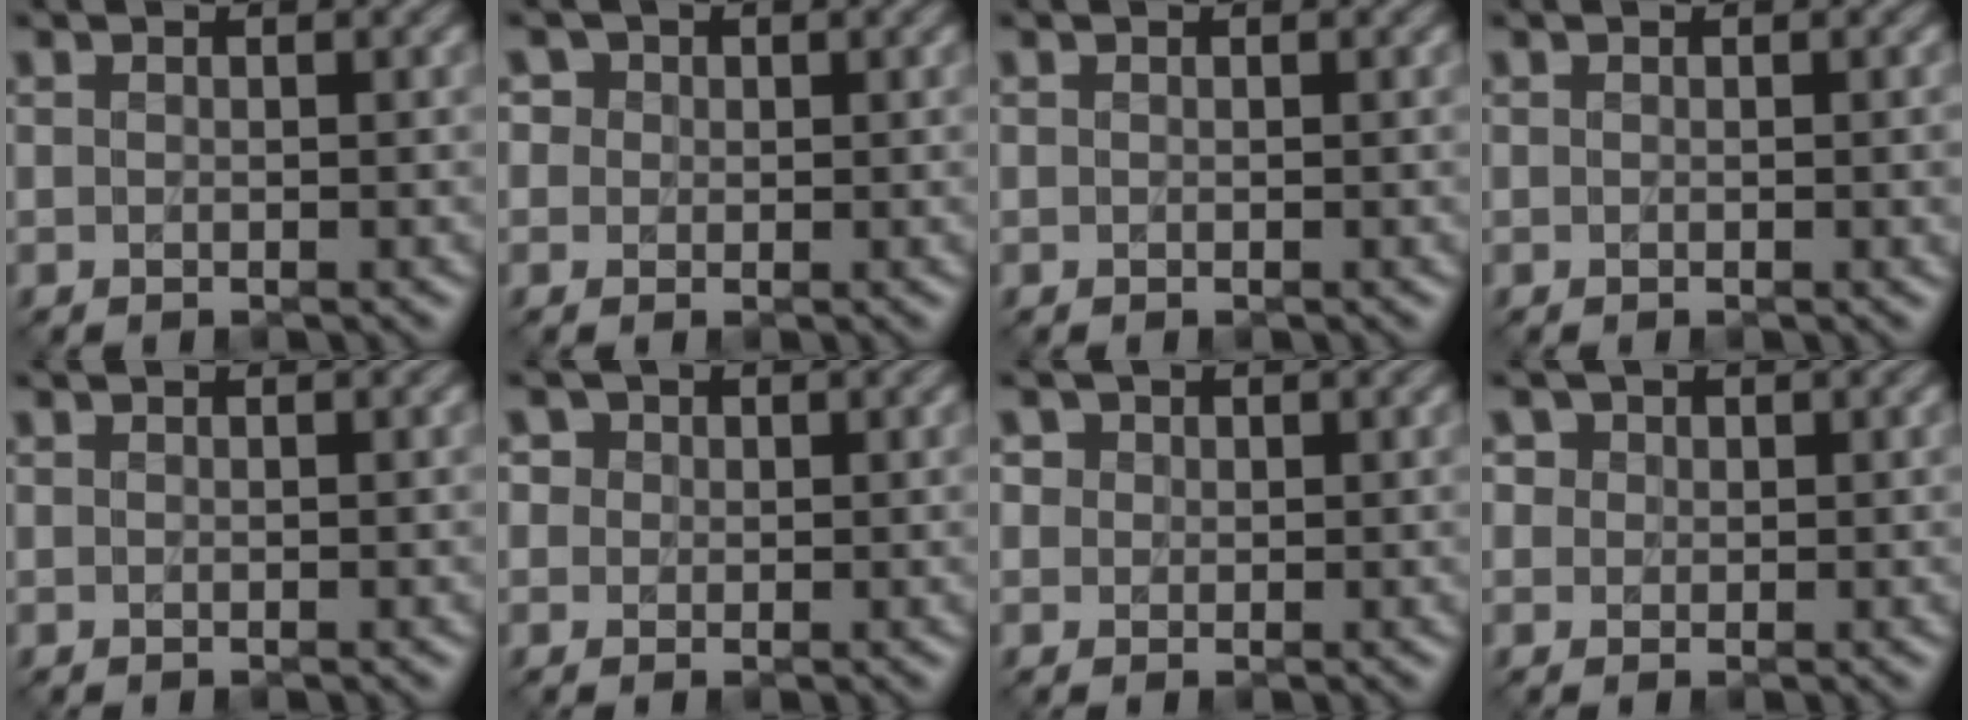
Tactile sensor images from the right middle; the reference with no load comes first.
{"total": 2.3, "force": [1.1, 1.9, 0.8], "torque": [-0.011, 0.008, 0.008]}
{"total": 0.0}
{"total": 1.0, "force": [0.0, 0.1, 1.0], "torque": [-0.011, -0.001, 0.000]}
{"total": 0.0}
{"total": 2.4, "force": [1.1, 1.9, 0.8], "torque": [-0.014, 0.008, 0.009]}
{"total": 1.9, "force": [1.0, 1.5, 0.6], "torque": [-0.015, 0.004, 0.014]}
{"total": 2.3, "force": [1.2, 1.8, 0.8], "torque": [-0.019, 0.005, 0.017]}